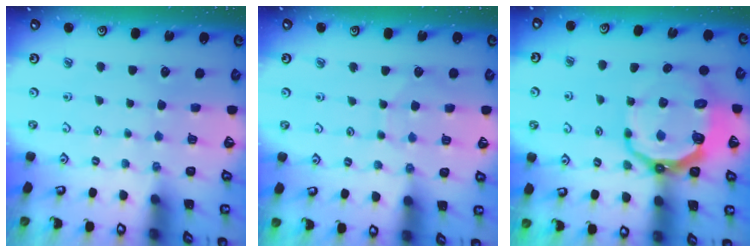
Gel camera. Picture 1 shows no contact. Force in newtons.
{"total": 4.7, "press": 4.6, "slide": 0.6}
{"total": 13.2, "press": 12.4, "slide": 4.4}